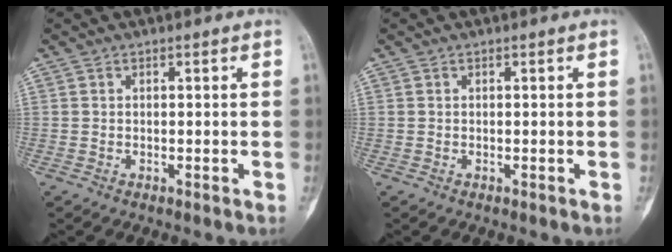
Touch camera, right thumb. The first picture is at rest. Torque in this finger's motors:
{"motor_torque": [0.18, 0.14, 0.12, 0.00, 0.04]}